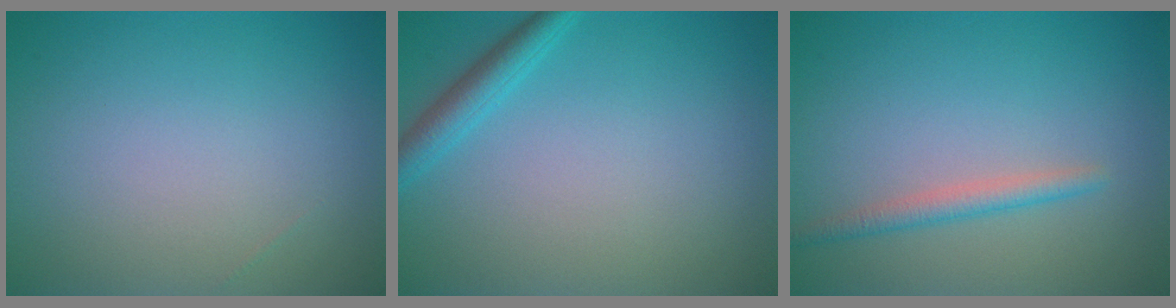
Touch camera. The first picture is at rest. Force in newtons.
{"total": 2.3, "press": 2.3, "slide": 0.2}
{"total": 1.9, "press": 1.9, "slide": 0.0}